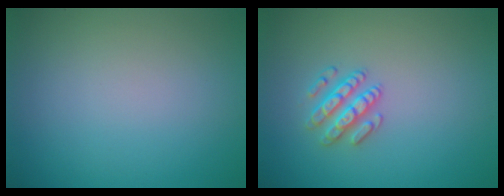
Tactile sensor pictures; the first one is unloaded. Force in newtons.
{"total": 2.5, "press": 2.5, "slide": 0.4}